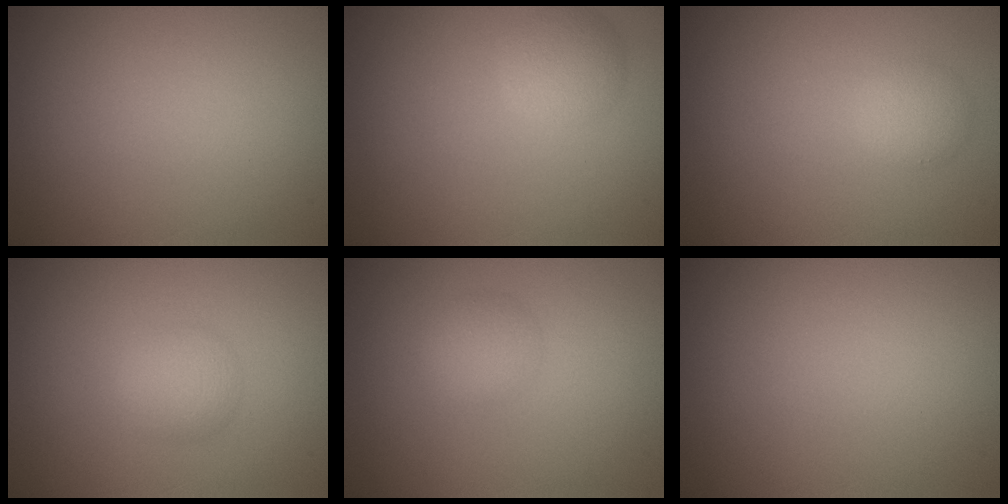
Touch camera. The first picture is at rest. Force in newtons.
{"total": 2.2, "press": 2.2, "slide": 0.1}
{"total": 1.6, "press": 1.6, "slide": 0.1}
{"total": 2.1, "press": 2.1, "slide": 0.1}
{"total": 2.0, "press": 2.0, "slide": 0.0}
{"total": 0.0}